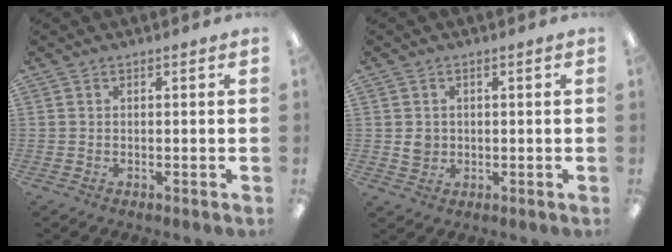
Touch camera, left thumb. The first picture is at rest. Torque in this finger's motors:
{"motor_torque": [-0.10, 0.09, -0.24, 0.13, 0.00]}